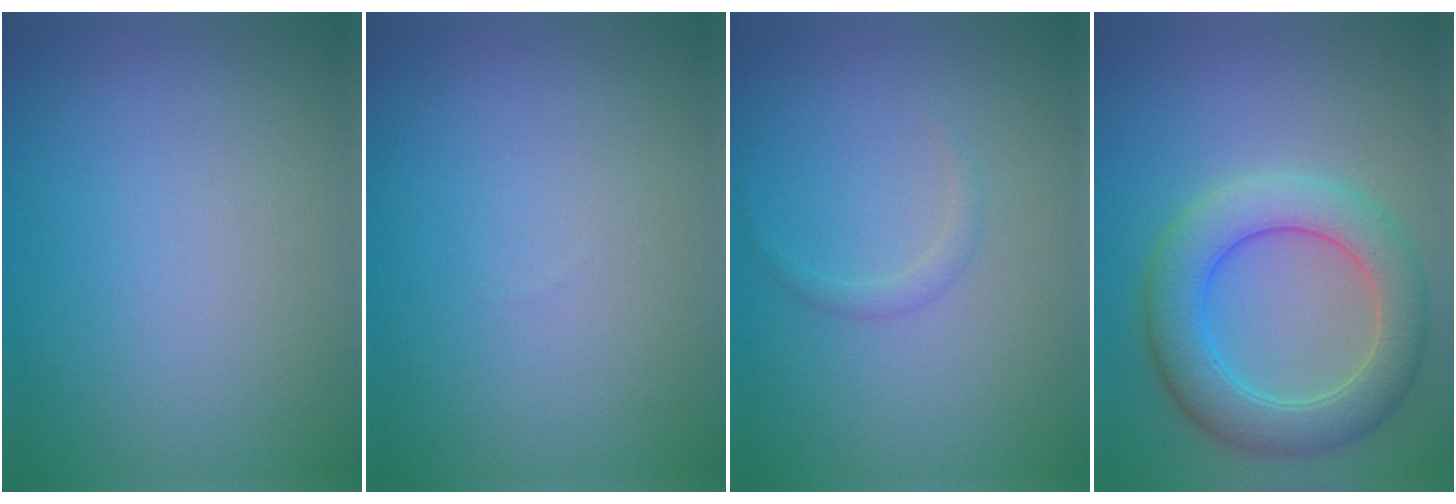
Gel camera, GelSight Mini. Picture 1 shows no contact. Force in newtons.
{"total": 0.0}
{"total": 0.8, "press": 0.8, "slide": 0.1}
{"total": 6.2, "press": 6.2, "slide": 0.2}